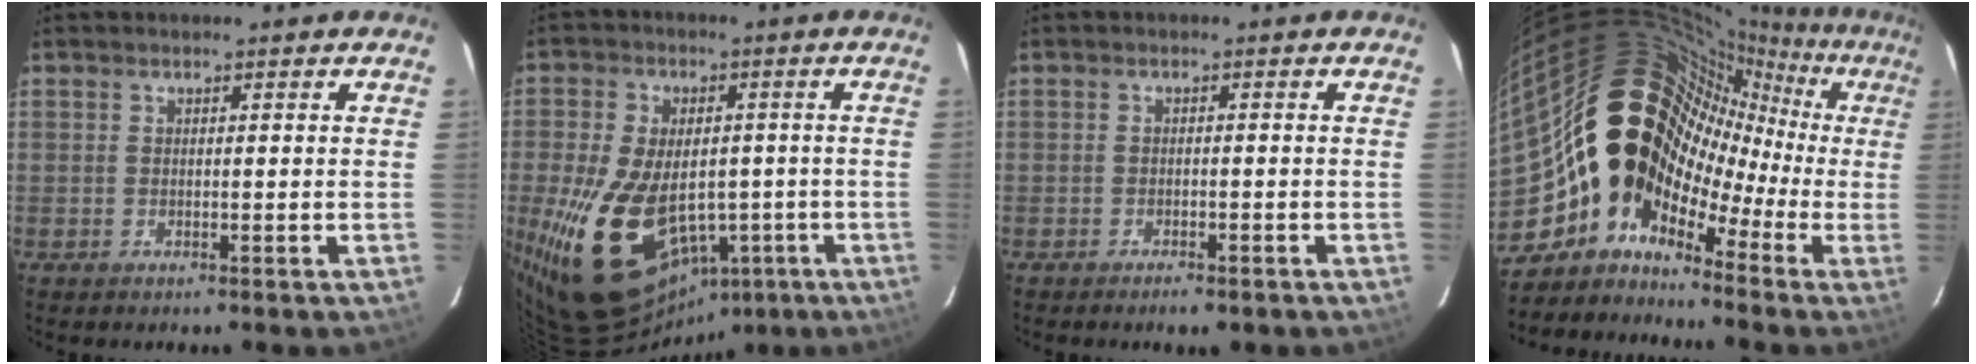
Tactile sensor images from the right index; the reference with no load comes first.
{"total": 24.4, "force": [-7.4, 15.6, 17.2], "torque": [-0.374, -0.016, -0.088]}
{"total": 3.0, "force": [-2.3, 1.0, 1.6], "torque": [-0.036, -0.006, -0.032]}
{"total": 19.2, "force": [-4.2, 15.0, 11.2], "torque": [-0.181, 0.025, -0.098]}